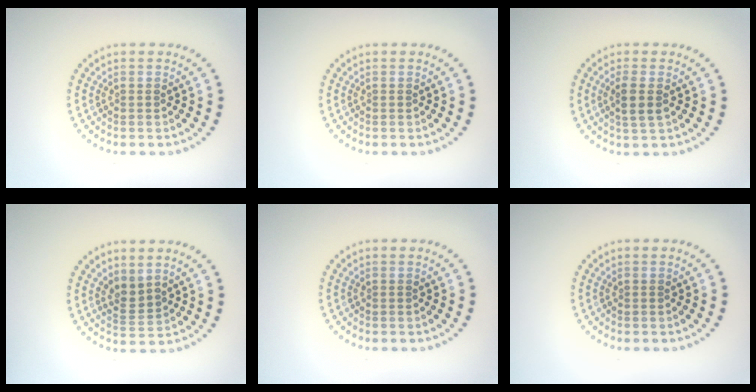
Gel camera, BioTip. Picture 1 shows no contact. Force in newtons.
{"total": 0.0}
{"total": 2.1, "press": 1.9, "slide": 0.8}
{"total": 2.0, "press": 1.5, "slide": 1.3}
{"total": 0.0}
{"total": 0.0}